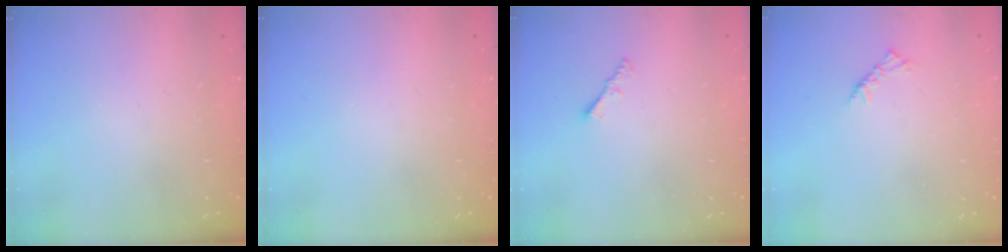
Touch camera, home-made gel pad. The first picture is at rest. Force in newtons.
{"total": 0.0}
{"total": 1.6, "press": 1.5, "slide": 0.5}
{"total": 2.5, "press": 2.4, "slide": 0.7}